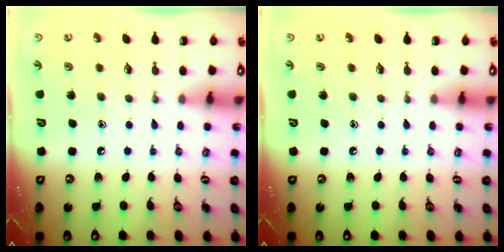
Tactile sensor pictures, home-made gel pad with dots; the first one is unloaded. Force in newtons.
{"total": 0.0}